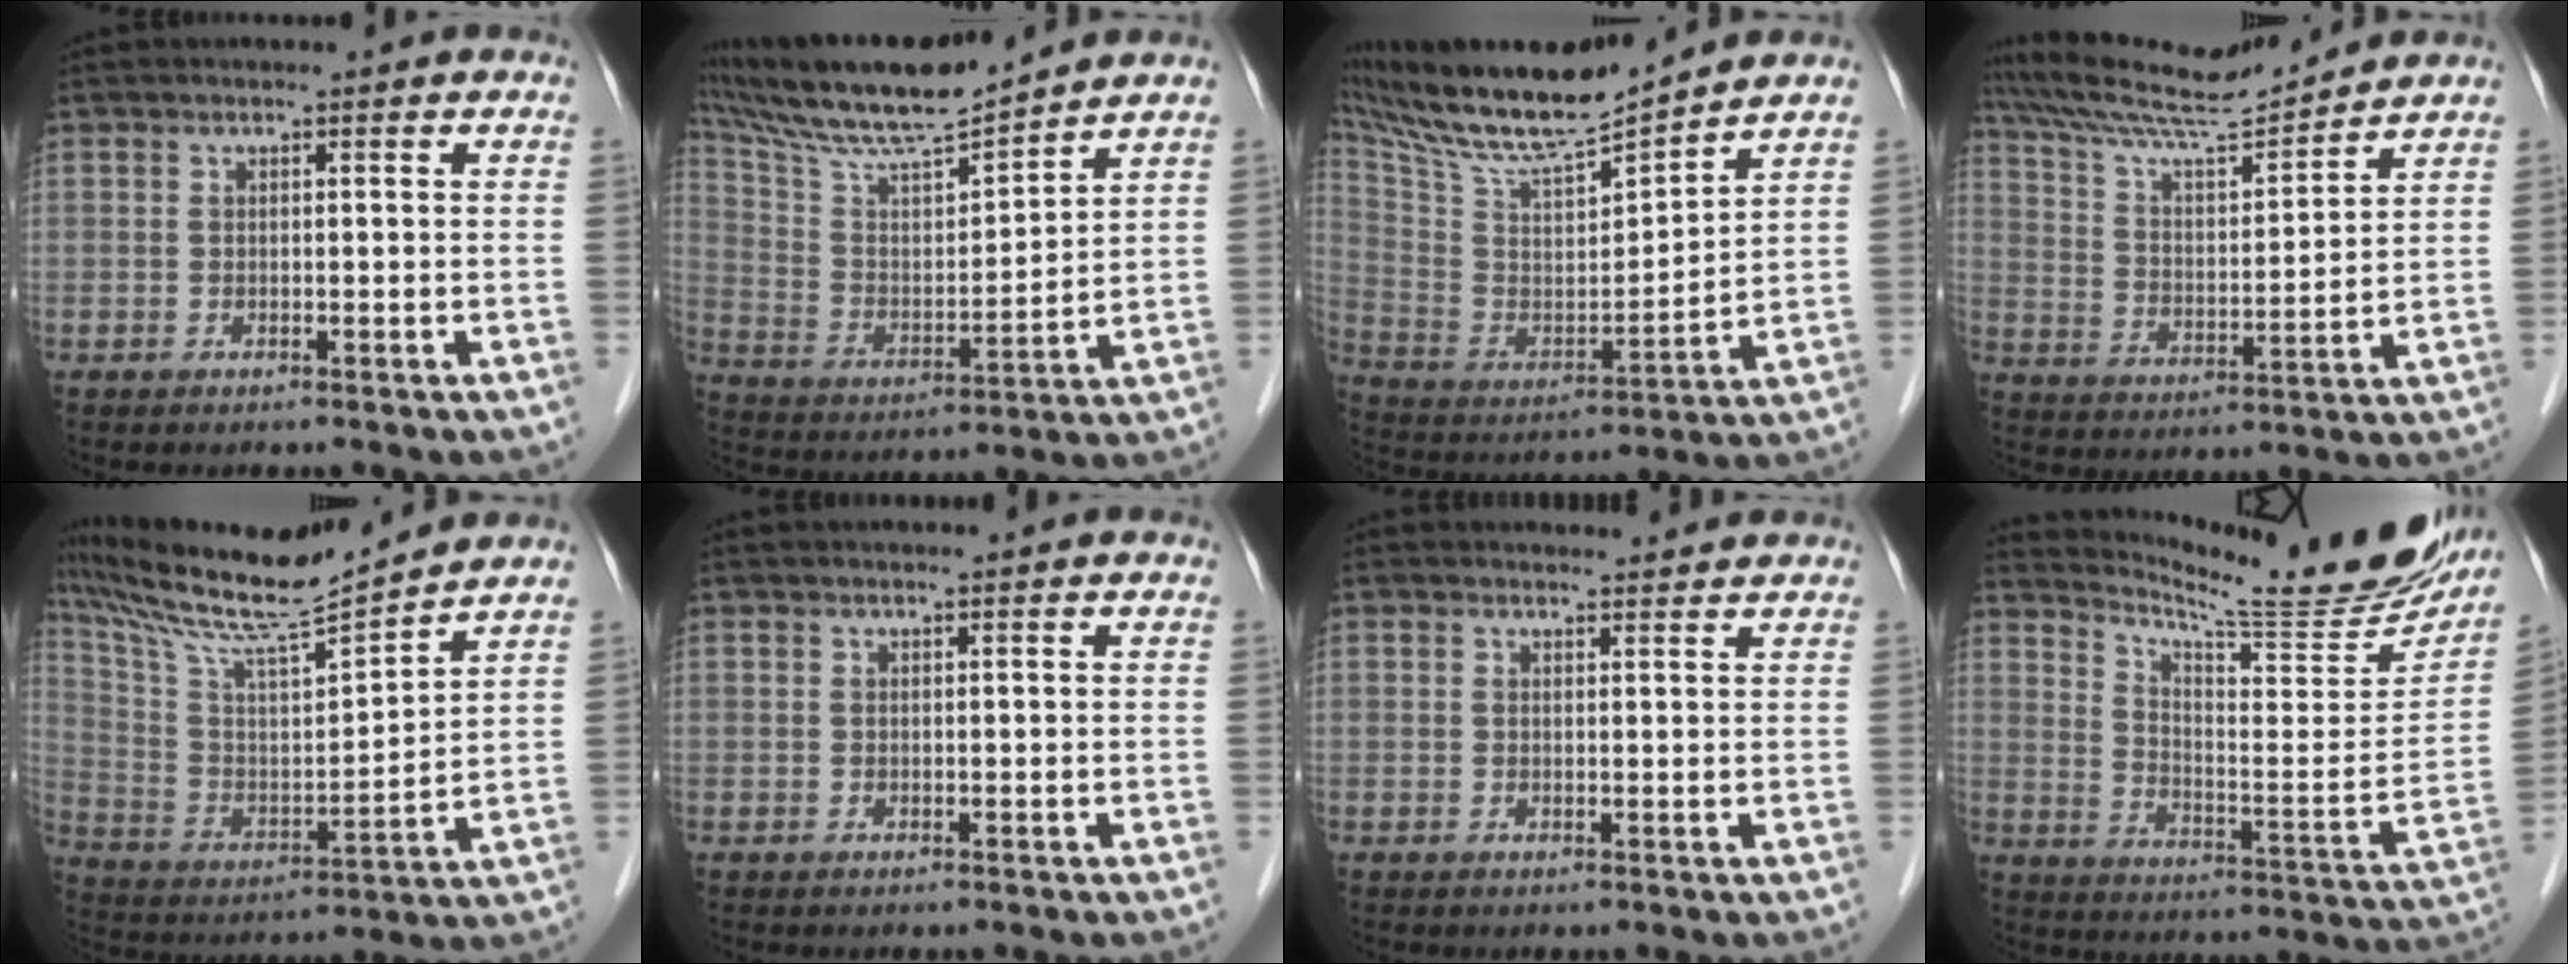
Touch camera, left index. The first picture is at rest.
{"total": 15.2, "force": [13.6, 0.6, 6.7], "torque": [-0.131, 0.008, 0.252]}
{"total": 16.7, "force": [15.2, 0.9, 6.8], "torque": [-0.141, -0.006, 0.285]}
{"total": 13.0, "force": [12.5, 0.0, 3.7], "torque": [-0.078, 0.002, 0.223]}
{"total": 14.9, "force": [13.8, -0.8, 5.5], "torque": [-0.120, -0.003, 0.254]}
{"total": 0.6, "force": [0.6, -0.1, 0.1], "torque": [-0.007, 0.006, 0.013]}
{"total": 2.8, "force": [2.8, 0.6, 0.0], "torque": [-0.006, 0.005, 0.034]}
{"total": 21.2, "force": [19.2, 1.5, 8.9], "torque": [-0.140, -0.071, 0.262]}